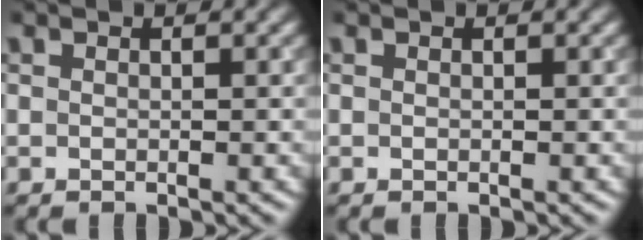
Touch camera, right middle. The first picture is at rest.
{"total": 0.0}